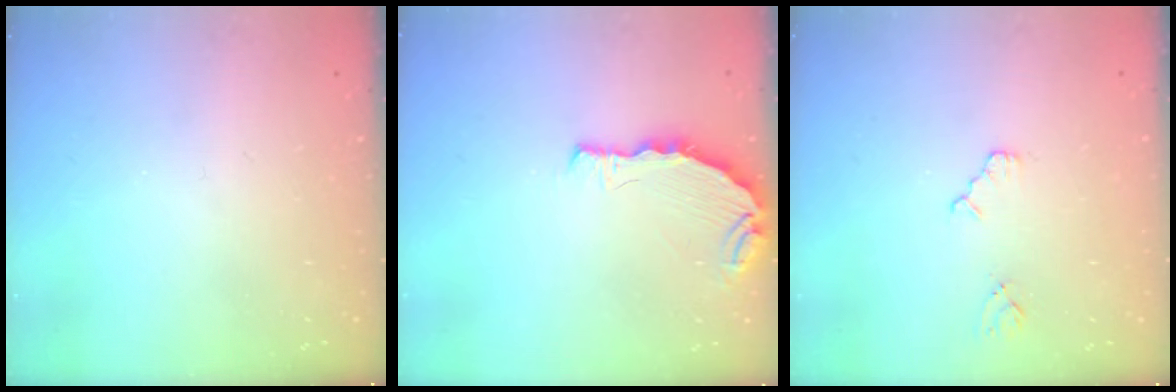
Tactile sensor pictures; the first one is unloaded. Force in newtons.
{"total": 7.5, "press": 6.0, "slide": 4.5}
{"total": 2.3, "press": 2.3, "slide": 0.4}